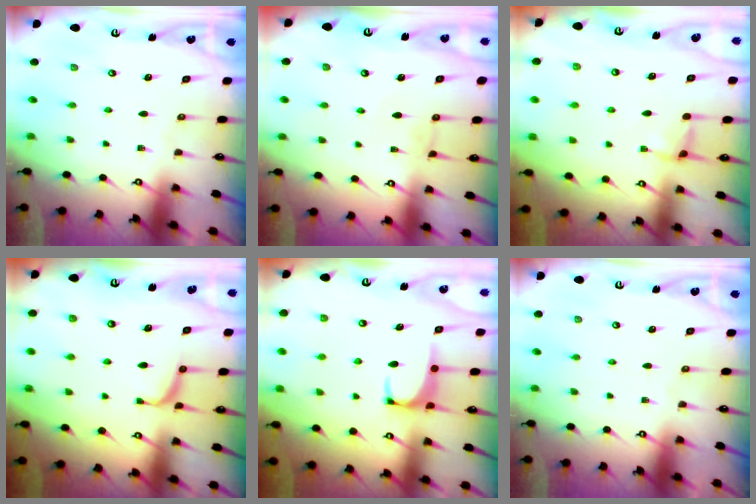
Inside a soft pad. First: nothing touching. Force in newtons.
{"total": 1.1, "press": 1.0, "slide": 0.2}
{"total": 2.9, "press": 2.9, "slide": 0.6}
{"total": 1.4, "press": 1.4, "slide": 0.3}
{"total": 0.7, "press": 0.2, "slide": 0.7}
{"total": 0.0}